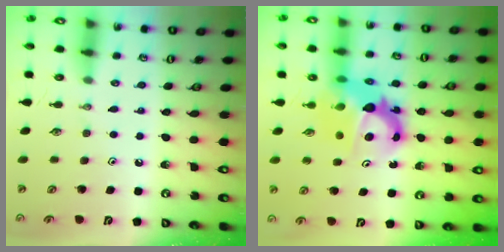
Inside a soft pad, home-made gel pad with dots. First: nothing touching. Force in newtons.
{"total": 8.0, "press": 8.0, "slide": 0.5}